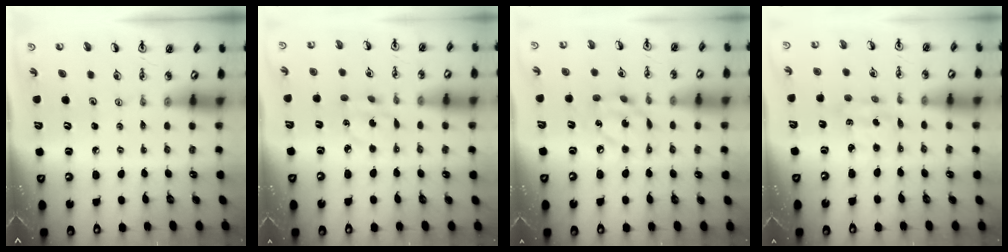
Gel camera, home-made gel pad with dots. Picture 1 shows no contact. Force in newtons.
{"total": 3.9, "press": 3.8, "slide": 1.0}
{"total": 10.9, "press": 10.8, "slide": 0.7}
{"total": 2.5, "press": 2.5, "slide": 0.3}